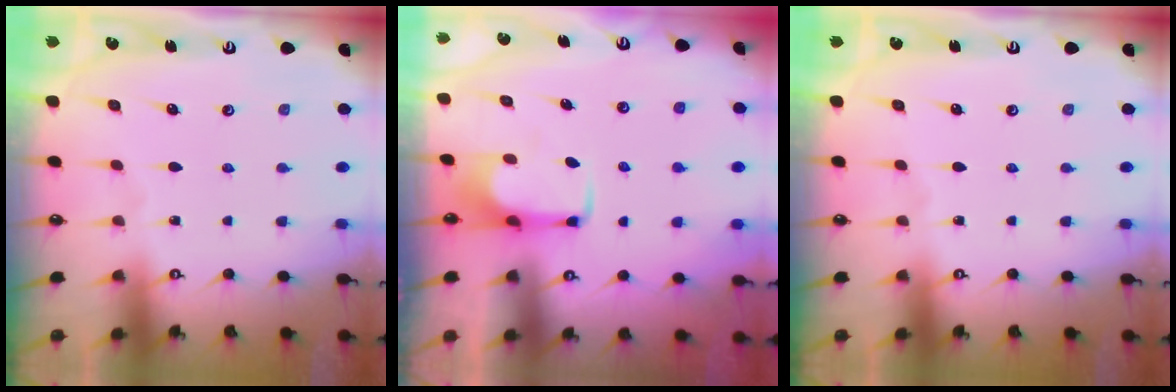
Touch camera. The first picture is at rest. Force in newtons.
{"total": 2.1, "press": 2.1, "slide": 0.4}
{"total": 0.0}